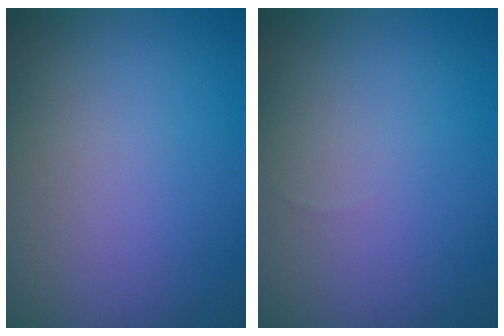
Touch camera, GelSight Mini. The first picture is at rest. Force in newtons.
{"total": 0.0}